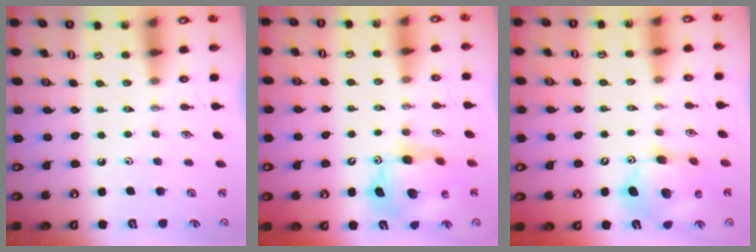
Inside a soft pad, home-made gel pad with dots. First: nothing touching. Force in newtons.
{"total": 13.3, "press": 13.3, "slide": 1.2}
{"total": 11.9, "press": 11.8, "slide": 1.4}